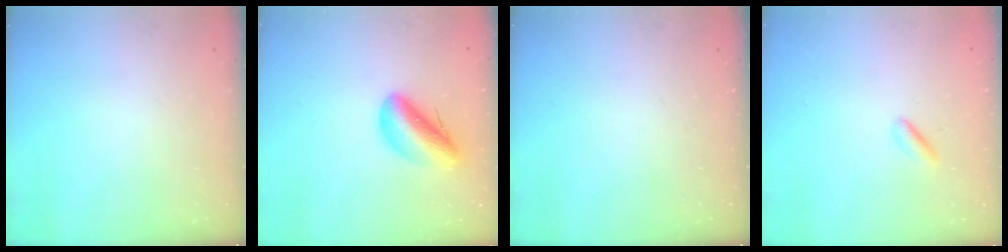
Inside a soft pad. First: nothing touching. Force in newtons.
{"total": 11.5, "press": 11.0, "slide": 3.2}
{"total": 0.0}
{"total": 2.4, "press": 2.3, "slide": 0.6}